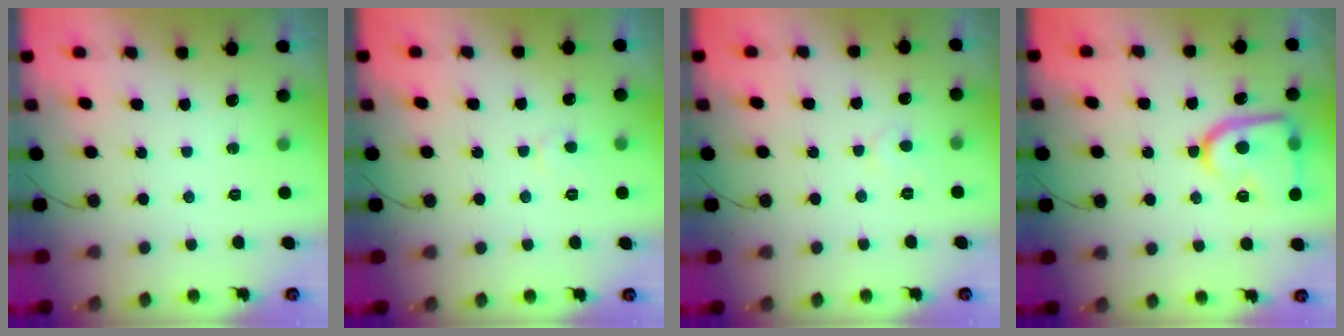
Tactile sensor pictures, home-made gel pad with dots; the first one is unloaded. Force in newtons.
{"total": 3.2, "press": 3.2, "slide": 0.4}
{"total": 4.1, "press": 4.1, "slide": 0.3}
{"total": 15.6, "press": 15.6, "slide": 1.3}